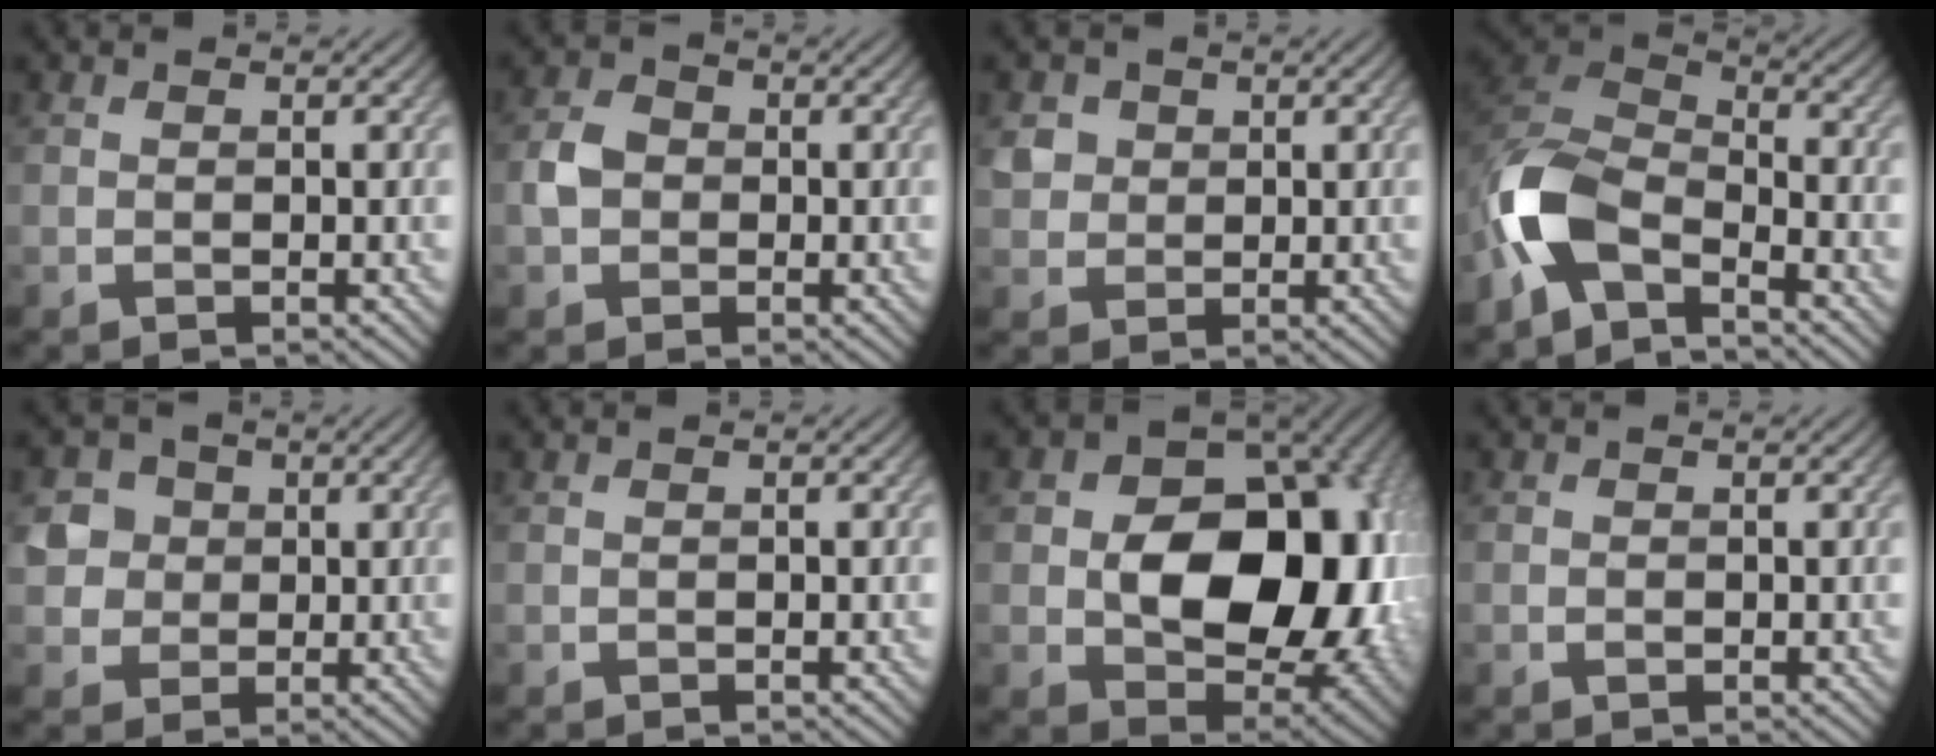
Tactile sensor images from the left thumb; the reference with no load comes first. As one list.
[{"total": 3.0, "force": [-0.4, 2.6, 1.4], "torque": [-0.034, 0.003, -0.014]}, {"total": 2.9, "force": [0.7, 2.7, 0.7], "torque": [-0.023, -0.003, 0.013]}, {"total": 10.3, "force": [-6.1, 4.5, 7.0], "torque": [-0.150, -0.001, -0.143]}, {"total": 4.8, "force": [0.7, 4.6, 1.4], "torque": [-0.048, 0.003, 0.005]}, {"total": 0.0}, {"total": 16.6, "force": [0.1, 11.7, 11.7], "torque": [-0.155, -0.021, 0.020]}, {"total": 0.6, "force": [-0.1, 0.4, 0.4], "torque": [-0.005, -0.004, -0.002]}]